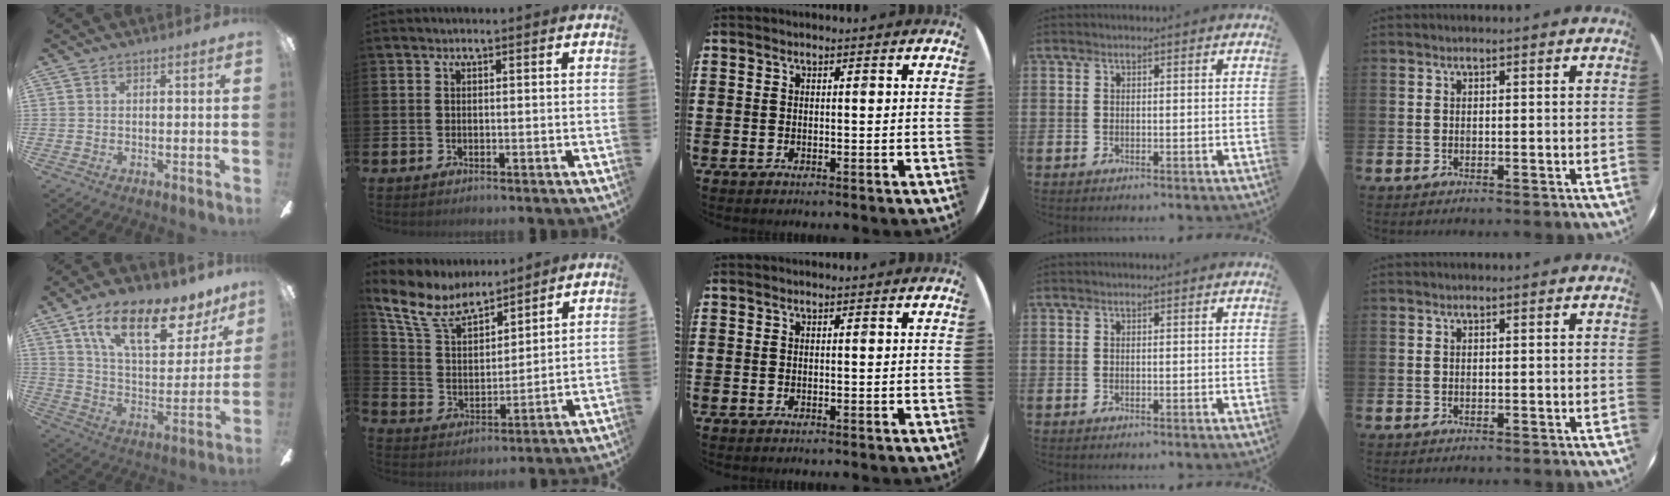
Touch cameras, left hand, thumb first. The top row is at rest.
{"thumb": {"total": 20.3, "force": [12.4, 8.4, 13.6], "torque": [-0.223, -0.062, 0.207]}, "index": {"total": 9.5, "force": [8.2, 3.5, 3.4], "torque": [-0.109, -0.041, 0.149]}}